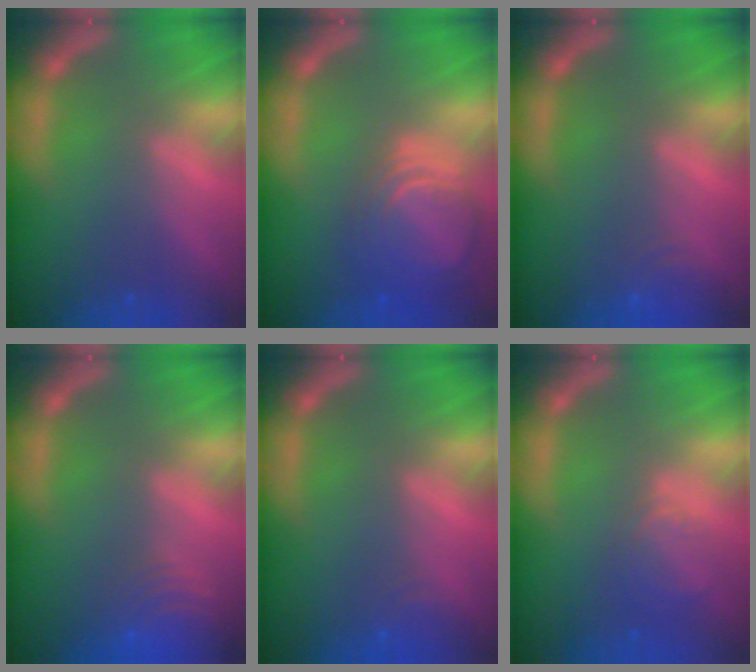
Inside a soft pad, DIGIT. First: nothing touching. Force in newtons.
{"total": 8.5}
{"total": 3.0}
{"total": 8.5}
{"total": 2.4}
{"total": 2.9}